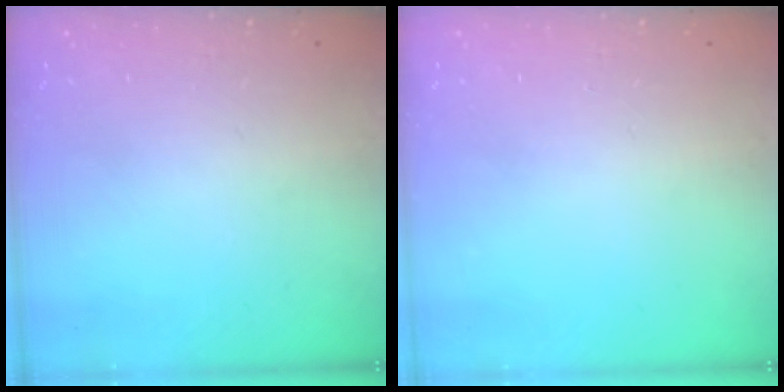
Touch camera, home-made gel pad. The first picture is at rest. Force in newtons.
{"total": 0.0}